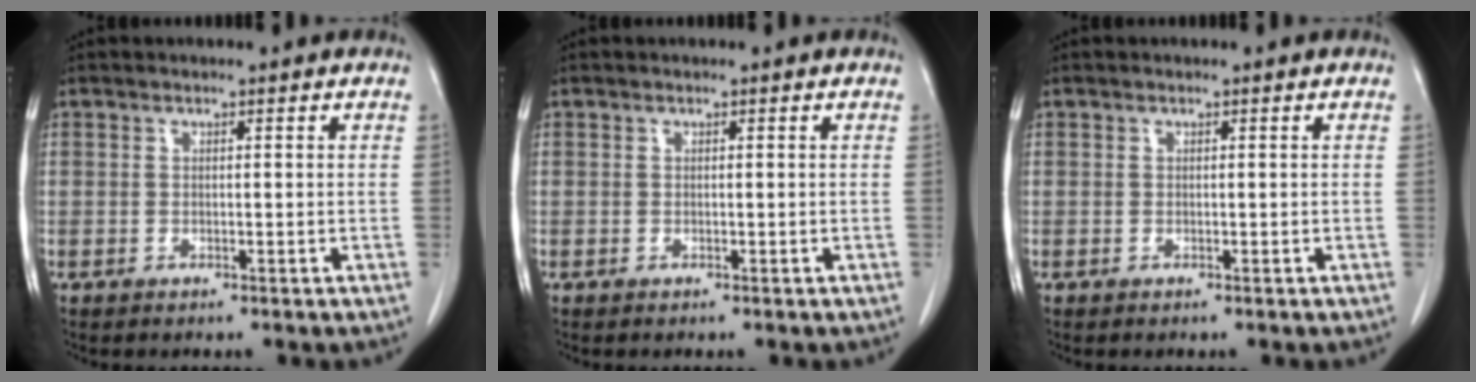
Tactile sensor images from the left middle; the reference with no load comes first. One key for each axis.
{"total": 0.0}
{"total": 0.0}